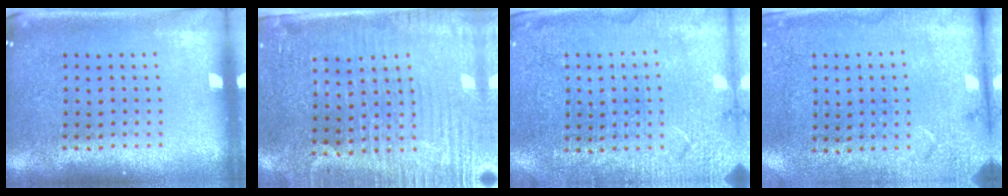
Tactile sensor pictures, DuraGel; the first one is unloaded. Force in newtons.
{"total": 3.4, "press": 3.1, "slide": 1.3}
{"total": 2.8, "press": 2.8, "slide": 0.1}
{"total": 2.6, "press": 2.1, "slide": 1.6}